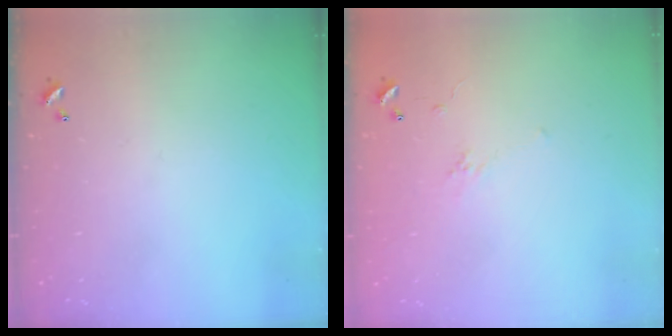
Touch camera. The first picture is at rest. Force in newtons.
{"total": 6.9, "press": 6.9, "slide": 0.7}